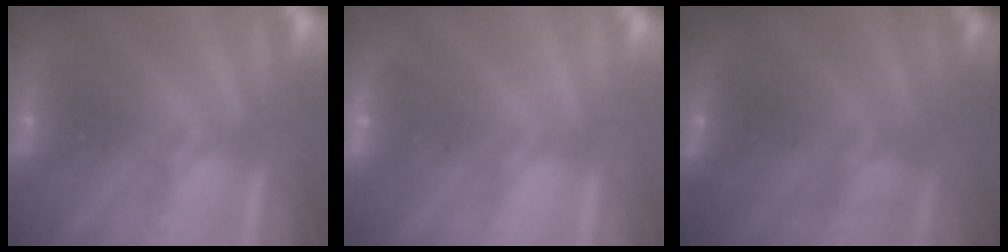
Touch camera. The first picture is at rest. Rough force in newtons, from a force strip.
{"total": 2.0}
{"total": 2.7}